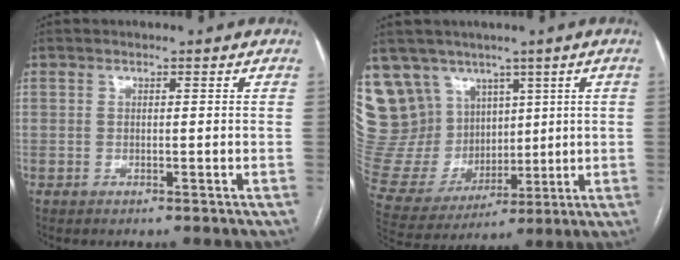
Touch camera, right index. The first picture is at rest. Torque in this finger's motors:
{"motor_torque": [-0.15, 0.68, 0.07, 0.01]}